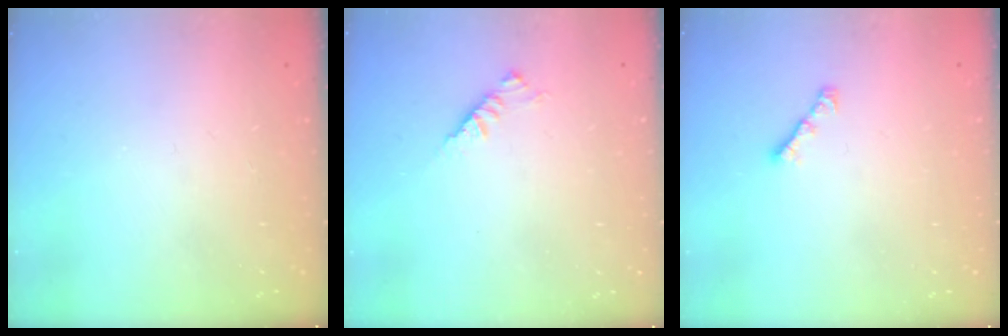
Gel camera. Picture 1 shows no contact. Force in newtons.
{"total": 2.9, "press": 2.8, "slide": 0.7}
{"total": 2.6, "press": 2.5, "slide": 0.7}